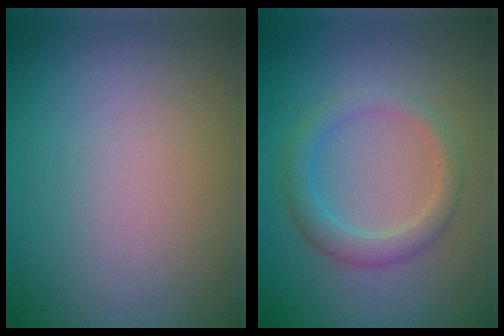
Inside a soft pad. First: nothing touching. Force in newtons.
{"total": 2.7, "press": 2.7, "slide": 0.2}